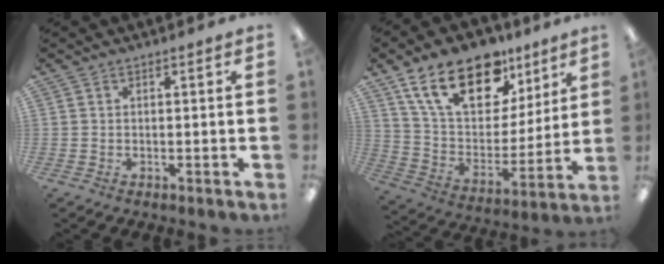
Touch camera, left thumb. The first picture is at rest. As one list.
[{"total": 21.2, "force": [13.4, 11.2, 12.0], "torque": [-0.215, -0.061, 0.240]}]